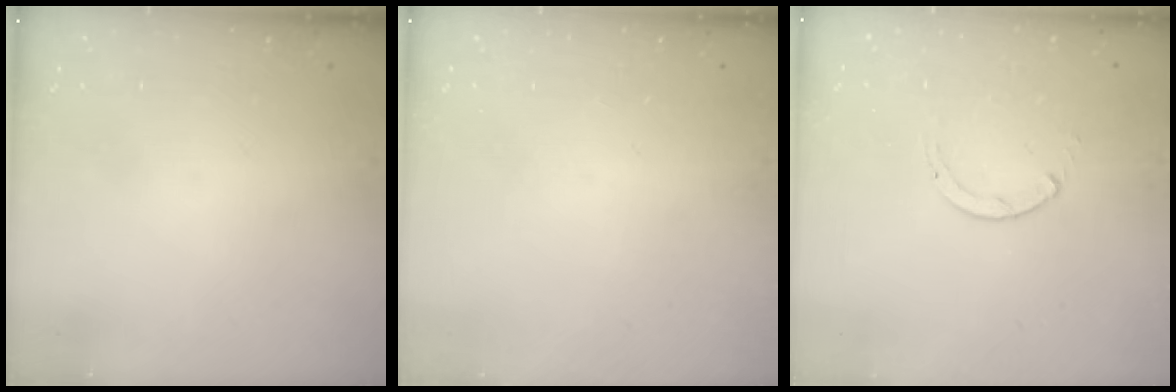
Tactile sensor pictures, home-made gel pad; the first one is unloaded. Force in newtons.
{"total": 0.0}
{"total": 0.8, "press": 0.7, "slide": 0.1}